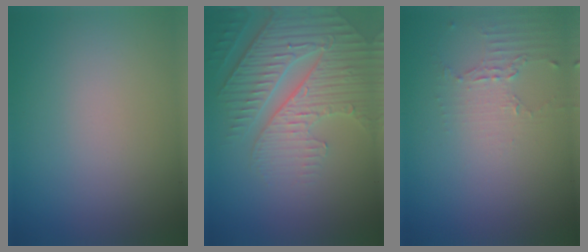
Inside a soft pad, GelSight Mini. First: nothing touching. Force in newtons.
{"total": 5.7, "press": 4.9, "slide": 3.0}
{"total": 2.0, "press": 1.5, "slide": 1.4}